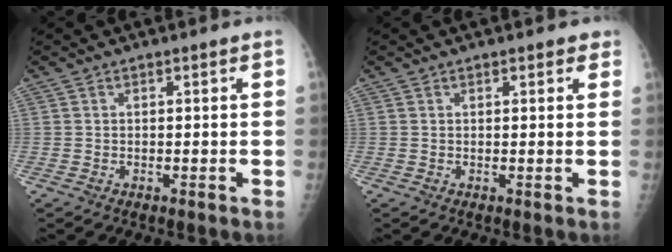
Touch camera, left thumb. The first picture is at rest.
{"total": 1.8, "force": [1.1, 0.9, 1.1], "torque": [-0.003, -0.002, 0.009]}